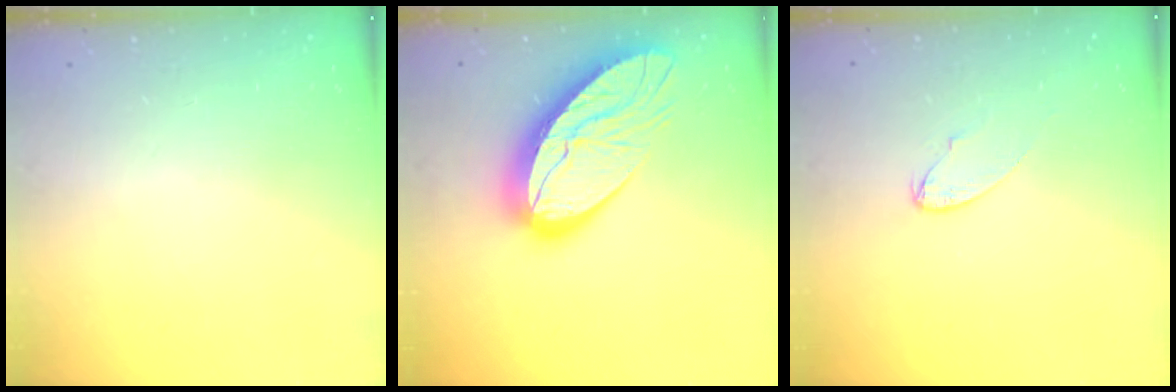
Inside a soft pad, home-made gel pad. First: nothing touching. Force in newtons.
{"total": 20.9, "press": 20.8, "slide": 2.2}
{"total": 4.4, "press": 4.4, "slide": 0.4}